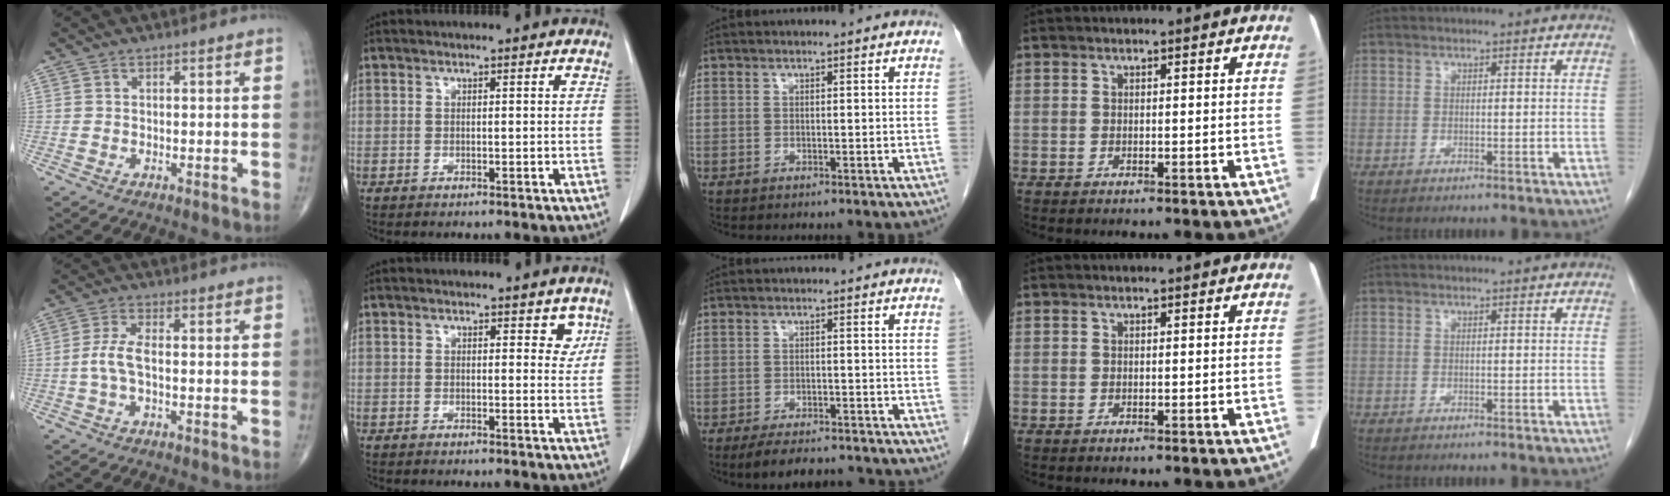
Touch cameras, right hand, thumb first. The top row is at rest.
{"thumb": {"total": 4.3, "force": [-0.7, 1.5, 4.0], "torque": [-0.097, 0.008, -0.019]}, "index": {"total": 2.5, "force": [1.5, 1.5, 1.3], "torque": [-0.002, -0.004, 0.016]}, "middle": {"total": 8.2, "force": [-7.4, 1.8, 3.0], "torque": [-0.041, -0.003, -0.105]}}